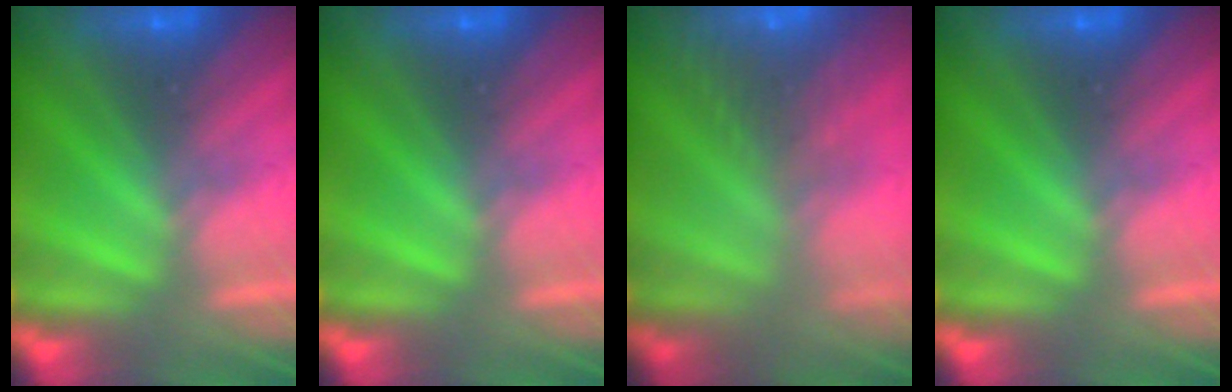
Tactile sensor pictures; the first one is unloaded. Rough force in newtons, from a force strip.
{"total": 0.0}
{"total": 7.7}
{"total": 0.0}